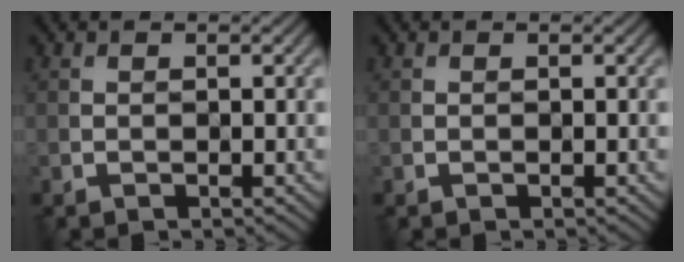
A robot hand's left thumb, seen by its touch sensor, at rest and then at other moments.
{"total": 0.0}